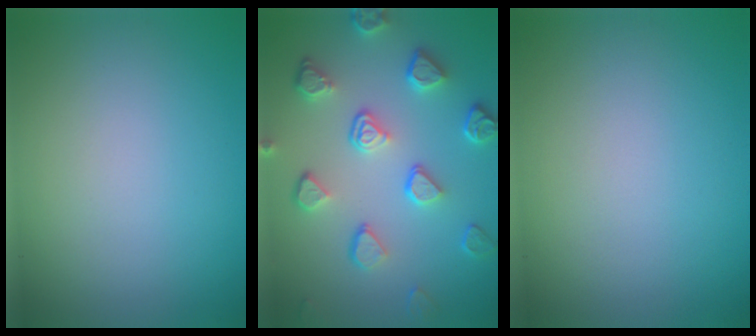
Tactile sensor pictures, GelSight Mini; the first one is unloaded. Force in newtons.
{"total": 5.2, "press": 4.2, "slide": 3.0}
{"total": 0.0}